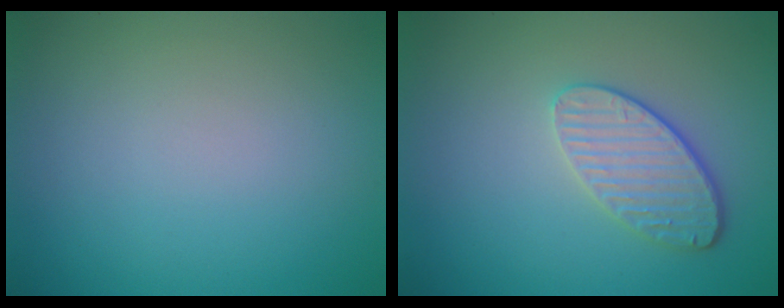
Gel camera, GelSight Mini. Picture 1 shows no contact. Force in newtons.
{"total": 3.5, "press": 3.1, "slide": 1.7}